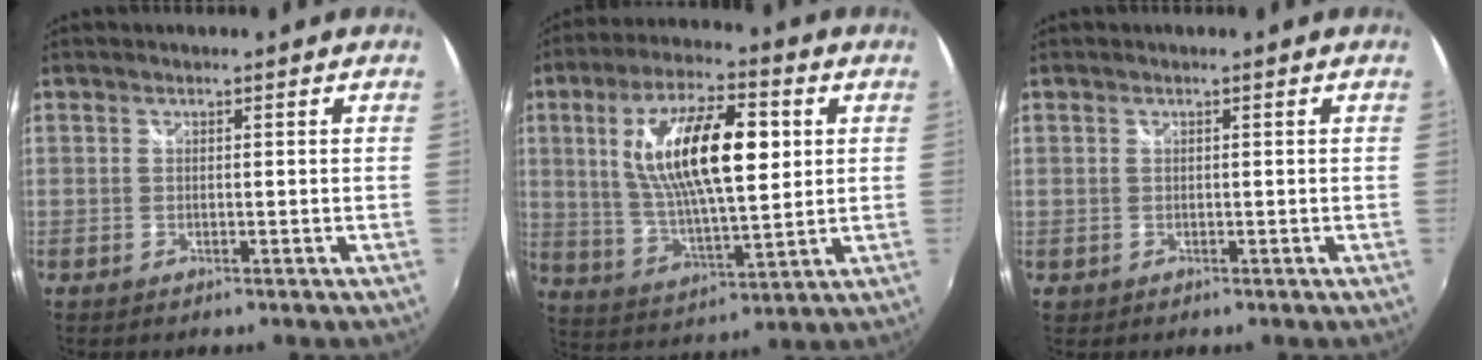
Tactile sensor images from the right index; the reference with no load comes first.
{"total": 18.1, "force": [4.1, 6.2, 16.5], "torque": [-0.301, 0.012, 0.077]}
{"total": 1.0, "force": [-0.1, 1.0, 0.1], "torque": [0.000, 0.000, -0.001]}